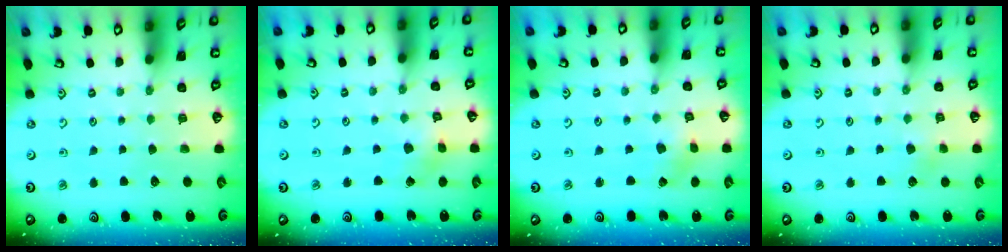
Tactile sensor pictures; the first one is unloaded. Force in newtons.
{"total": 2.3, "press": 2.3, "slide": 0.4}
{"total": 1.4, "press": 1.4, "slide": 0.2}
{"total": 3.2, "press": 3.2, "slide": 0.3}